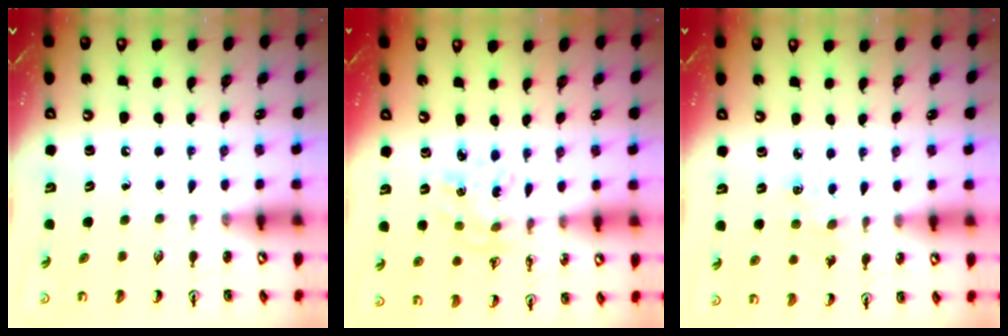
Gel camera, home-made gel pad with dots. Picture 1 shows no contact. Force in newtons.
{"total": 2.1, "press": 2.1, "slide": 0.1}
{"total": 3.6, "press": 3.6, "slide": 0.4}